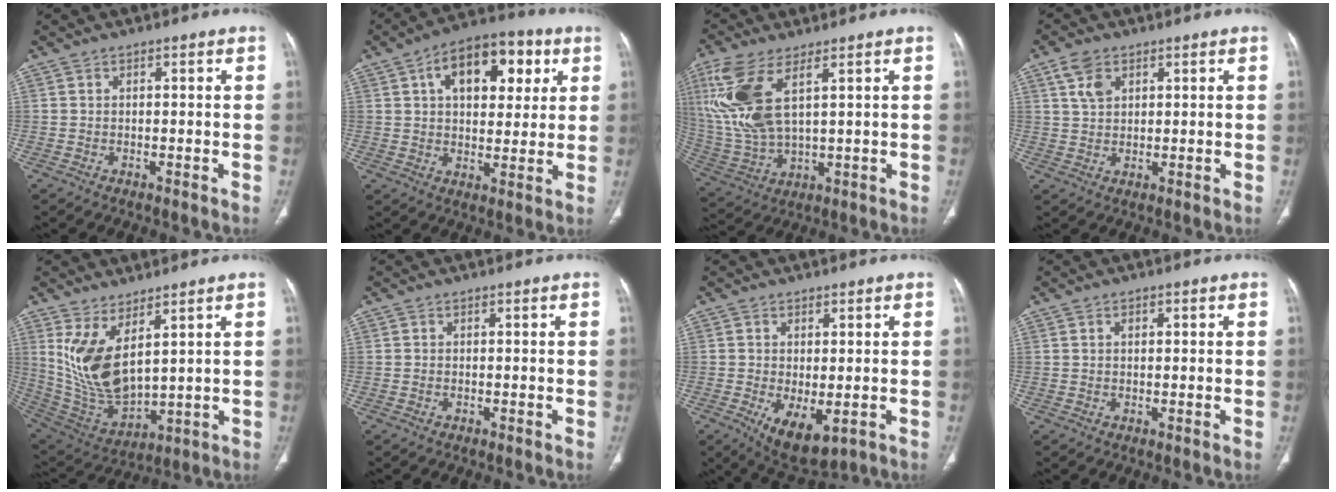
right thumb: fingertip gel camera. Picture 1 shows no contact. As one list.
[{"total": 15.8, "force": [5.7, 9.1, 11.6], "torque": [-0.130, 0.004, 0.085]}, {"total": 15.4, "force": [5.6, 6.4, 12.9], "torque": [-0.301, -0.016, 0.124]}, {"total": 5.0, "force": [2.4, 3.2, 3.0], "torque": [-0.048, -0.005, 0.050]}, {"total": 13.4, "force": [5.3, 5.9, 10.9], "torque": [-0.210, -0.042, 0.131]}, {"total": 0.0}, {"total": 7.8, "force": [-2.3, 3.7, 6.5], "torque": [-0.103, -0.018, -0.022]}, {"total": 1.3, "force": [0.5, 0.7, 1.0], "torque": [-0.017, 0.002, 0.010]}]